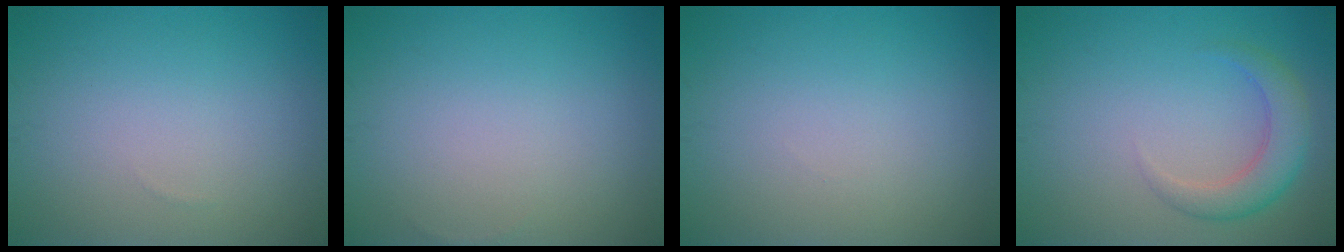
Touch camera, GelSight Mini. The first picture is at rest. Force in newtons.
{"total": 0.0}
{"total": 0.0}
{"total": 3.4, "press": 3.4, "slide": 0.1}